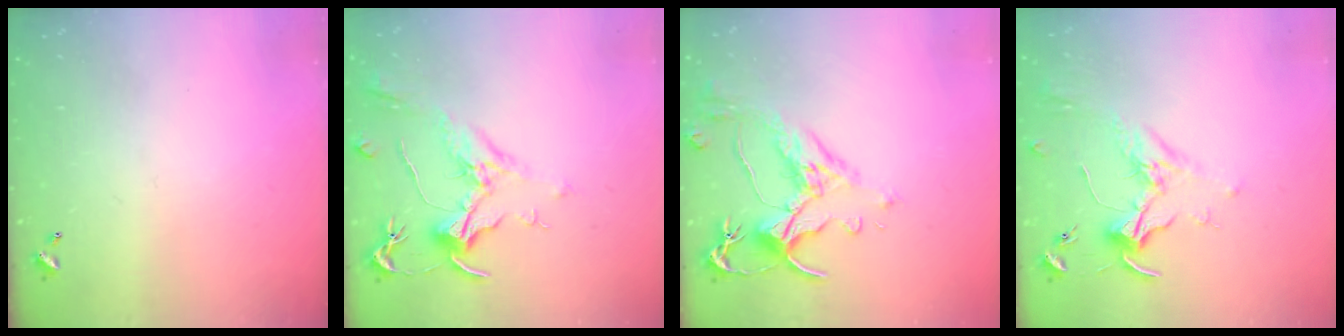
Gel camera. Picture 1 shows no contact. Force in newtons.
{"total": 2.1, "press": 2.0, "slide": 0.8}
{"total": 3.1, "press": 2.7, "slide": 1.4}
{"total": 1.8, "press": 1.6, "slide": 0.7}